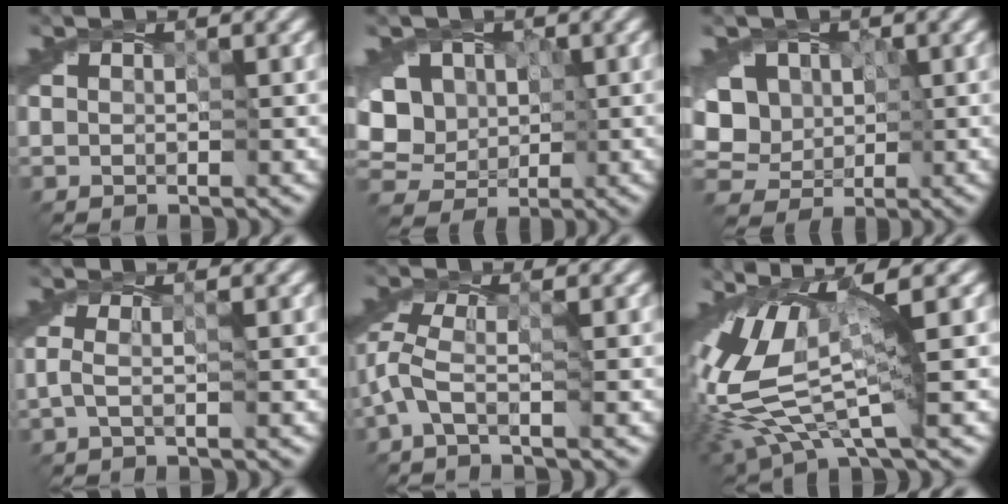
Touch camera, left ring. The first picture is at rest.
{"total": 6.7, "force": [1.4, 5.7, 3.2], "torque": [-0.054, 0.023, 0.005]}
{"total": 6.0, "force": [1.4, 5.1, 2.9], "torque": [-0.051, 0.021, 0.012]}
{"total": 1.1, "force": [-0.1, 0.1, 1.0], "torque": [-0.028, -0.003, -0.006]}
{"total": 2.9, "force": [-1.4, 0.7, 2.4], "torque": [-0.068, -0.001, -0.041]}
{"total": 9.5, "force": [1.1, 3.0, 8.9], "torque": [-0.212, 0.004, 0.022]}